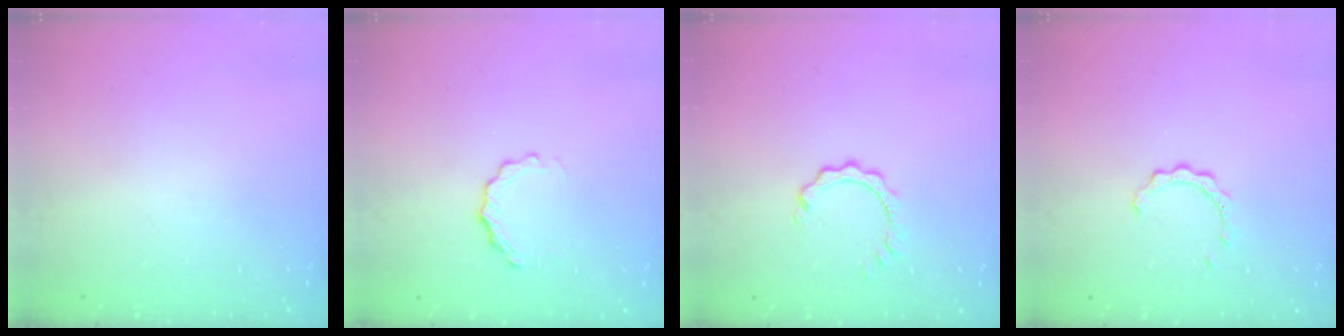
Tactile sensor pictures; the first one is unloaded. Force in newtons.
{"total": 6.6, "press": 6.6, "slide": 0.6}
{"total": 3.5, "press": 3.5, "slide": 0.3}
{"total": 2.2, "press": 2.2, "slide": 0.1}